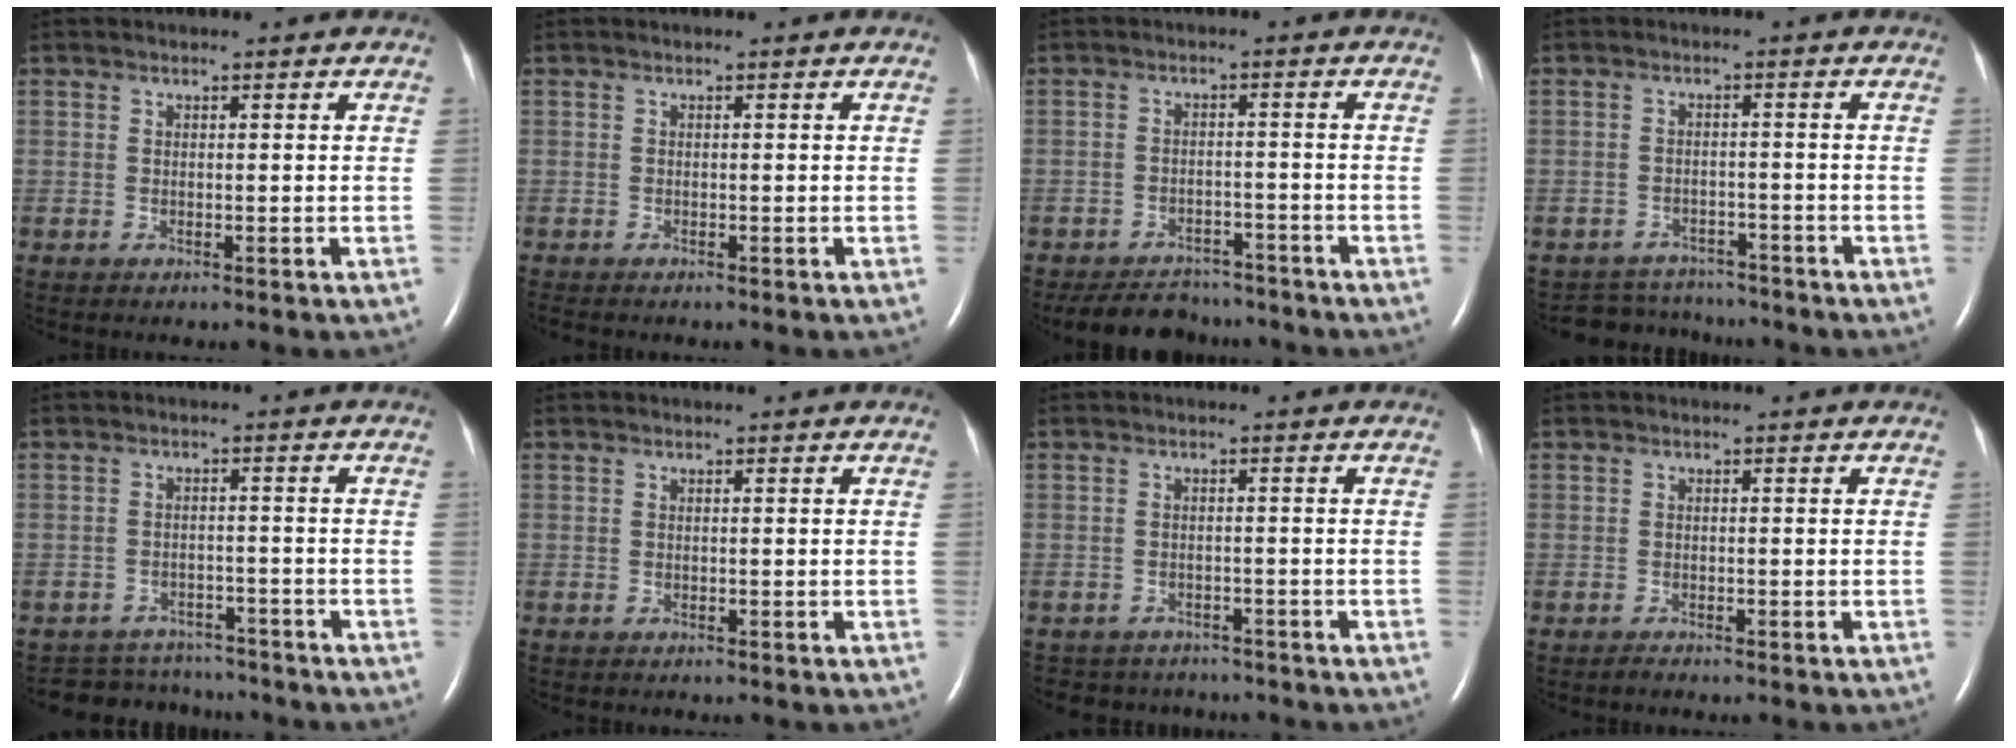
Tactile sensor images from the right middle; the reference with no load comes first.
{"total": 0.9, "force": [-0.9, 0.1, 0.3], "torque": [-0.009, -0.003, -0.012]}
{"total": 8.6, "force": [-7.8, 3.4, 1.7], "torque": [-0.026, -0.002, -0.109]}
{"total": 5.8, "force": [-5.5, 1.8, -0.7], "torque": [0.006, 0.011, -0.080]}
{"total": 7.6, "force": [-7.2, 2.4, -0.1], "torque": [-0.001, 0.013, -0.099]}
{"total": 0.0}
{"total": 6.8, "force": [-6.2, 2.7, 0.6], "torque": [-0.012, 0.006, -0.078]}
{"total": 0.6, "force": [-0.6, 0.0, 0.1], "torque": [-0.007, -0.002, -0.011]}